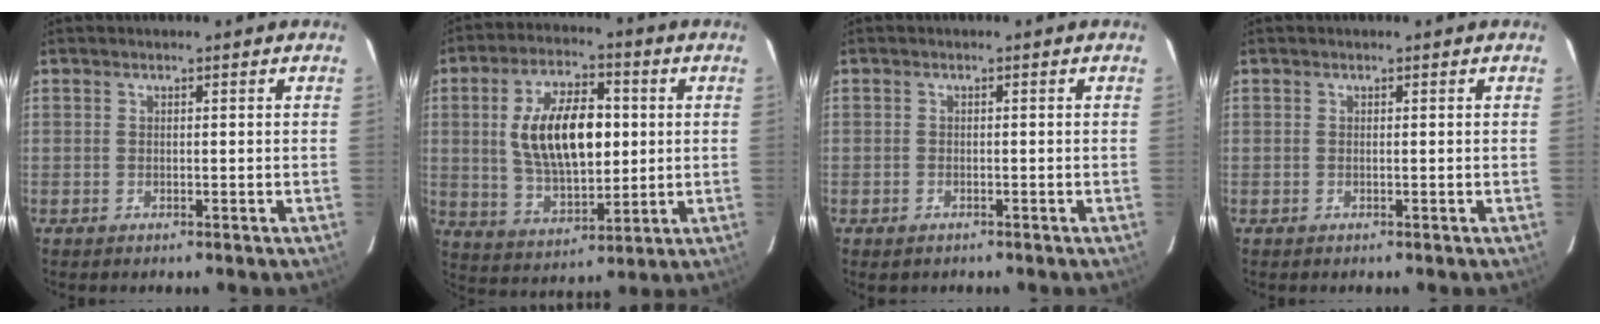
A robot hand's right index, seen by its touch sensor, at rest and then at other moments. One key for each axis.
{"total": 15.9, "fx": 2.0, "fy": 8.0, "fz": 13.5, "tx": -0.243, "ty": 0.012, "tz": 0.046}
{"total": 1.3, "fx": -0.9, "fy": 1.0, "fz": 0.3, "tx": -0.007, "ty": 0.000, "tz": -0.012}
{"total": 0.0}